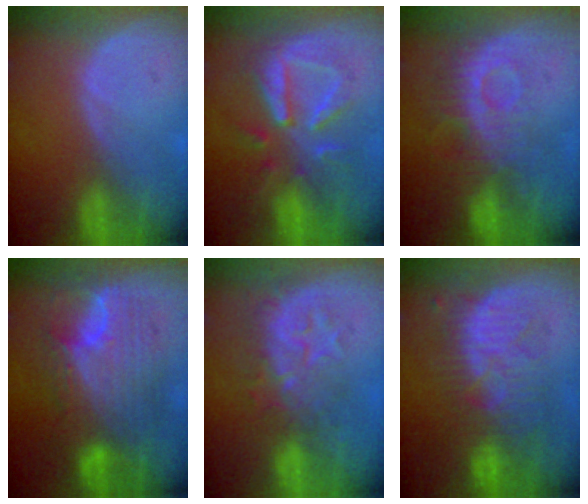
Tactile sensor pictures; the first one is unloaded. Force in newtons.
{"total": 8.3, "press": 8.2, "slide": 0.8}
{"total": 9.3, "press": 8.2, "slide": 4.3}
{"total": 11.4, "press": 11.3, "slide": 0.9}
{"total": 8.8, "press": 7.9, "slide": 4.0}
{"total": 8.8, "press": 8.8, "slide": 0.2}